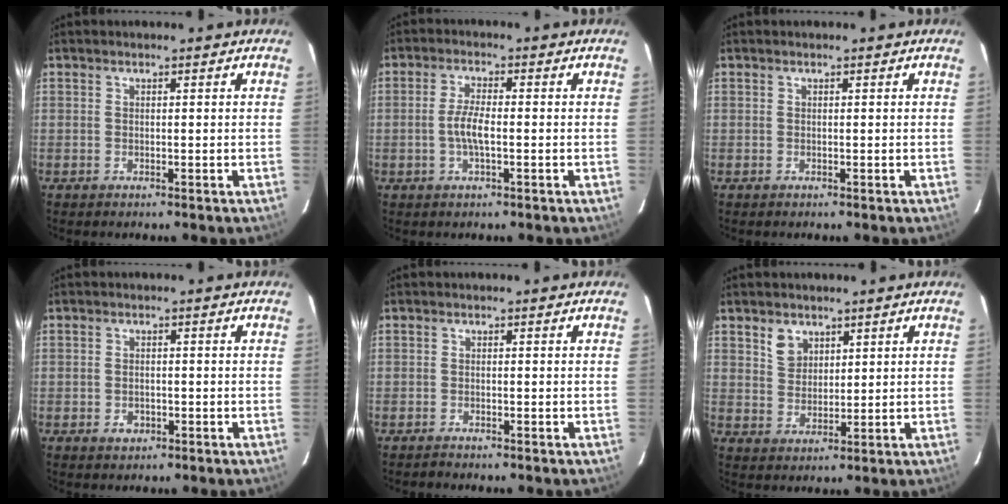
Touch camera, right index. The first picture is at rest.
{"total": 4.3, "force": [-1.0, 1.0, 4.0], "torque": [-0.082, 0.002, -0.019]}
{"total": 0.0}
{"total": 2.2, "force": [-0.9, 1.7, 1.0], "torque": [-0.018, 0.002, -0.010]}
{"total": 1.0, "force": [-1.0, 0.1, 0.2], "torque": [-0.008, -0.002, -0.018]}
{"total": 4.3, "force": [2.5, 3.1, 1.6], "torque": [-0.023, 0.007, 0.051]}